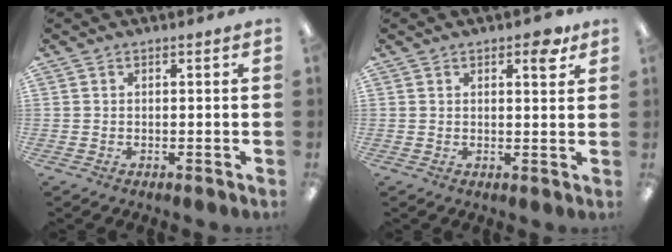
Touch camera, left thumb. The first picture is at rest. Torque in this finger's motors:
{"motor_torque": [0.09, 0.19, -0.08, -0.03, 0.04]}